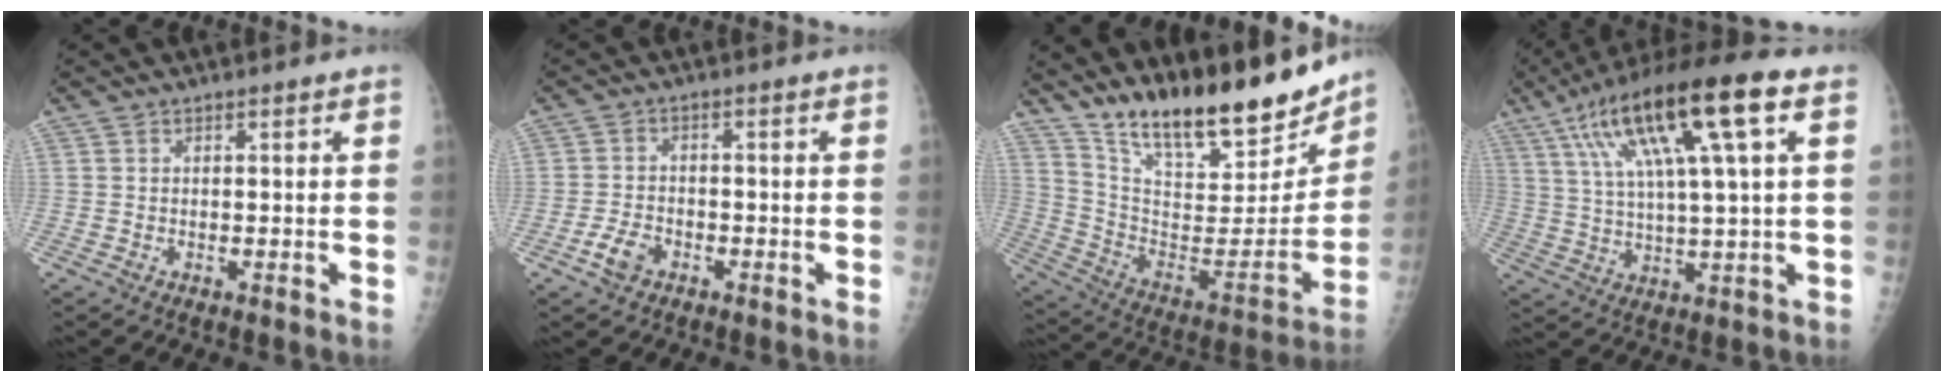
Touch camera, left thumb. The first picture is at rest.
{"total": 4.0, "force": [-2.2, 2.6, 2.2], "torque": [-0.041, 0.012, -0.040]}
{"total": 25.5, "force": [20.0, 8.0, 13.6], "torque": [-0.187, -0.091, 0.321]}
{"total": 19.7, "force": [7.8, 3.5, 17.7], "torque": [-0.322, 0.014, 0.130]}